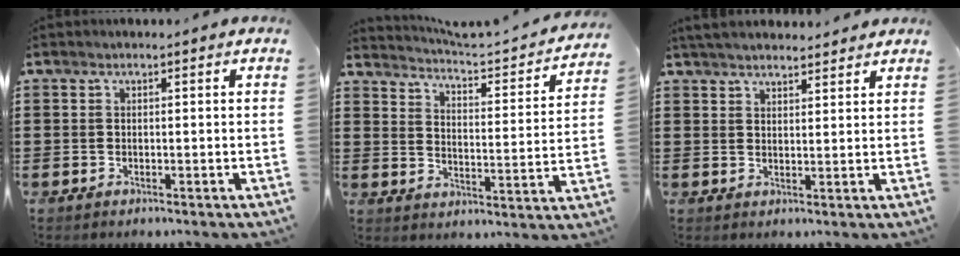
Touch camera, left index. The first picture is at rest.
{"total": 2.8, "force": [2.8, -0.4, 0.6], "torque": [-0.032, -0.030, 0.036]}
{"total": 3.5, "force": [3.4, 0.3, 0.6], "torque": [-0.020, -0.004, 0.065]}